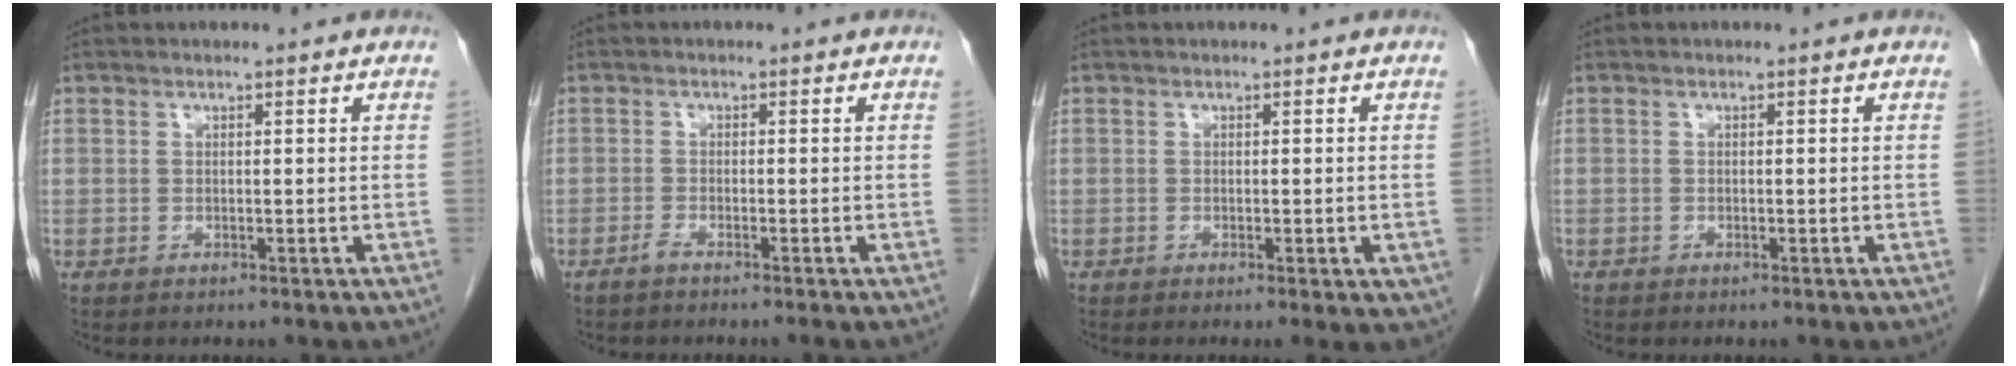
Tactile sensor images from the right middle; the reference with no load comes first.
{"total": 1.6, "force": [-1.3, -0.4, 0.8], "torque": [-0.018, 0.001, -0.028]}
{"total": 4.4, "force": [-2.0, 1.3, 3.7], "torque": [-0.035, -0.009, -0.026]}
{"total": 0.0}